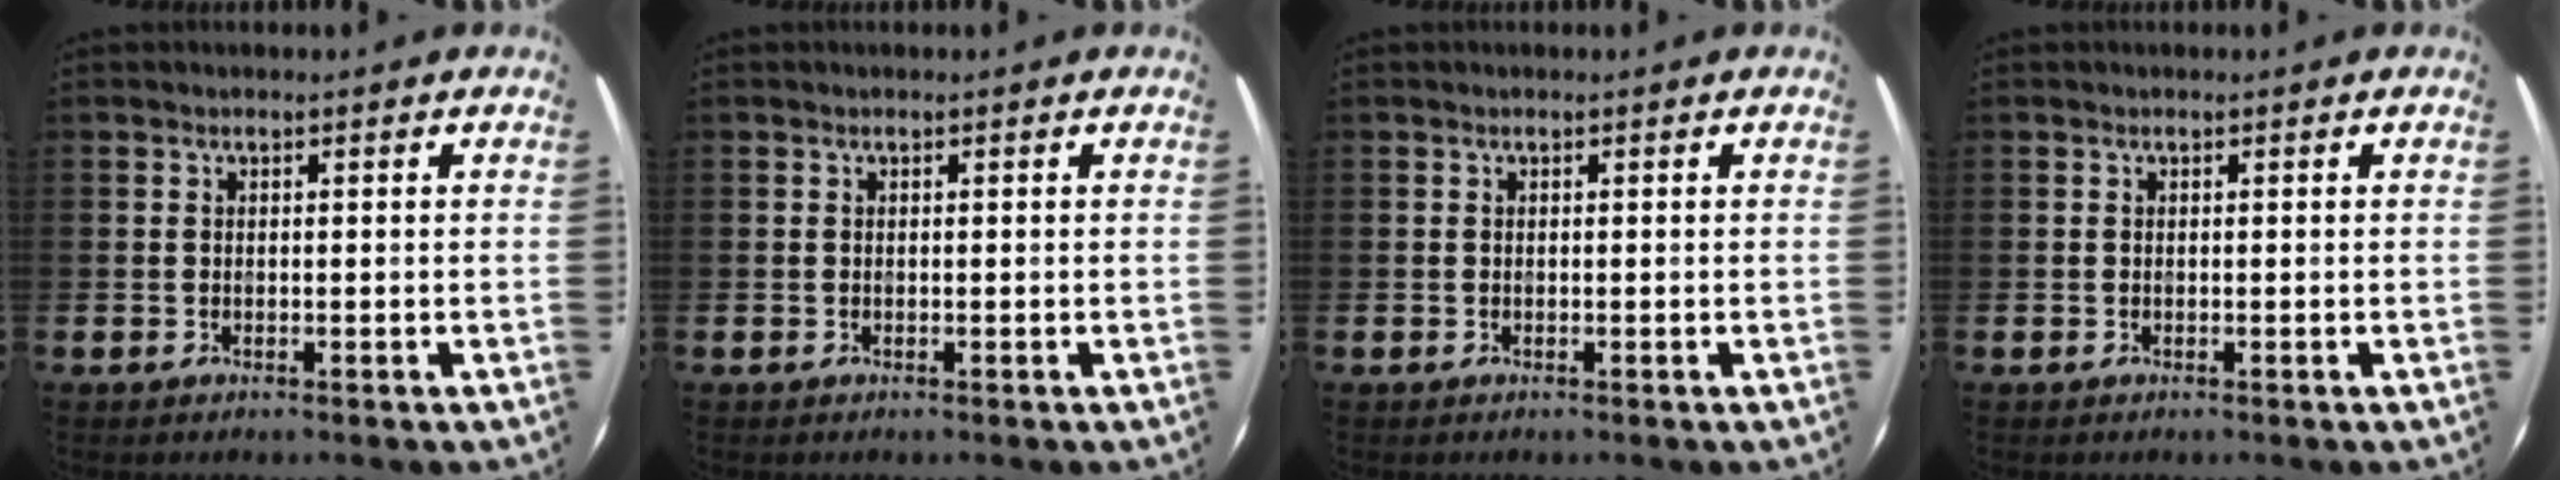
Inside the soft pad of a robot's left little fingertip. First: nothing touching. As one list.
[{"total": 0.0}, {"total": 0.0}, {"total": 0.0}]